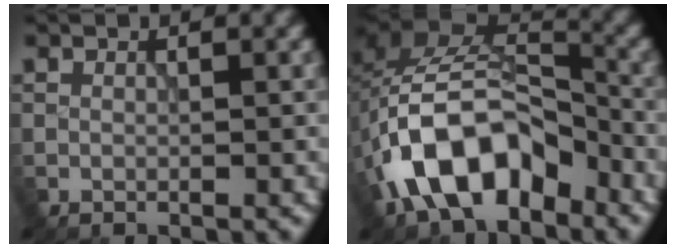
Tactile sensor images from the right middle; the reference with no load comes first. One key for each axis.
{"total": 11.3, "fx": -5.2, "fy": 6.6, "fz": 7.6, "tx": -0.130, "ty": 0.006, "tz": -0.096}